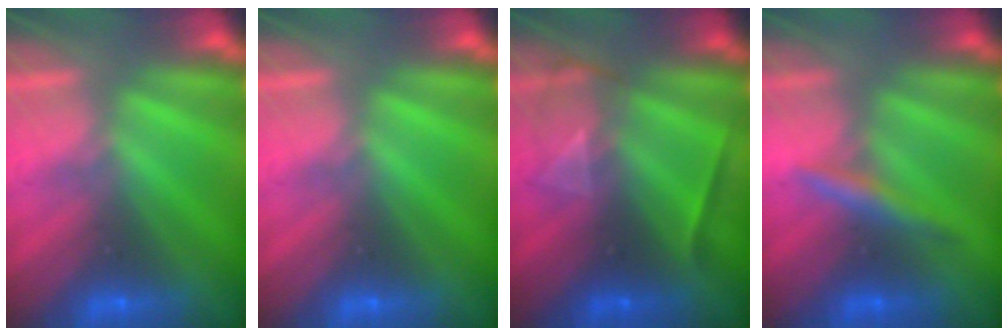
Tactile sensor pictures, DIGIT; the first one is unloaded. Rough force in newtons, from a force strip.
{"total": 0.0}
{"total": 2.2}
{"total": 3.2}